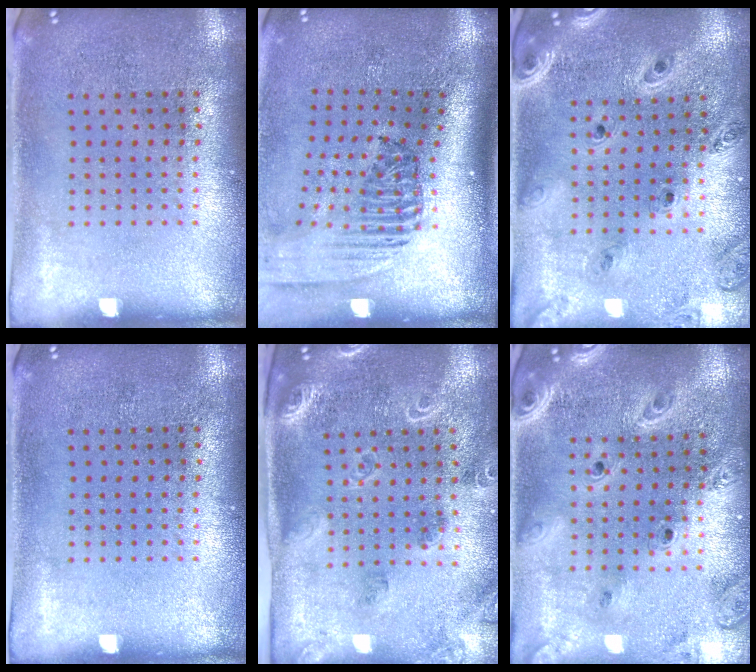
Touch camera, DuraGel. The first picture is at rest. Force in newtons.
{"total": 2.3, "press": 1.6, "slide": 1.7}
{"total": 1.4, "press": 1.3, "slide": 0.2}
{"total": 0.0}
{"total": 1.9, "press": 1.8, "slide": 0.3}
{"total": 3.0, "press": 2.5, "slide": 1.6}